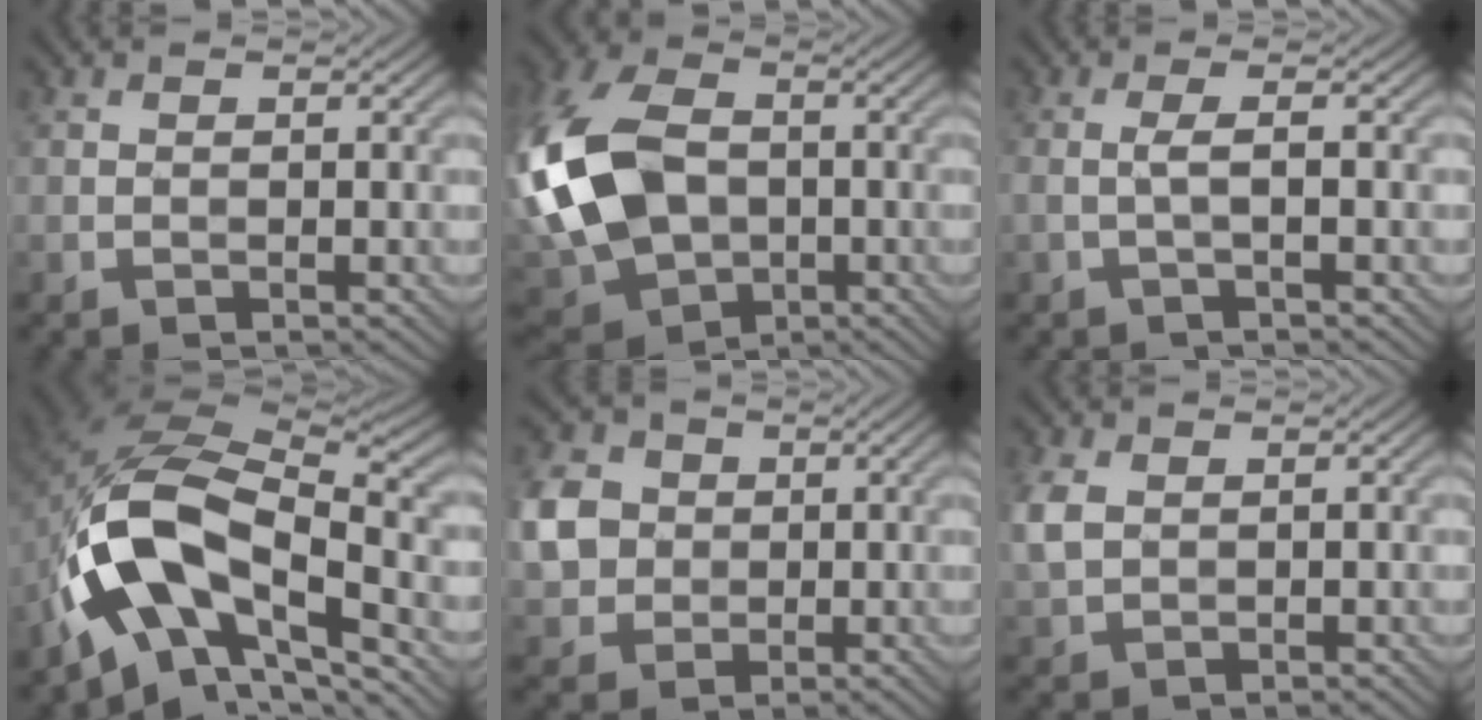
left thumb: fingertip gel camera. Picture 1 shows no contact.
{"total": 16.7, "force": [-1.7, 11.9, 11.7], "torque": [-0.308, -0.006, -0.040]}
{"total": 1.8, "force": [-0.3, 0.2, 1.7], "torque": [-0.031, 0.007, -0.016]}
{"total": 14.4, "force": [-5.2, 7.4, 11.2], "torque": [-0.219, -0.007, -0.107]}
{"total": 6.4, "force": [0.4, 5.8, 2.7], "torque": [-0.086, 0.003, 0.005]}
{"total": 3.4, "force": [0.8, 2.5, 2.2], "torque": [-0.069, 0.002, 0.018]}